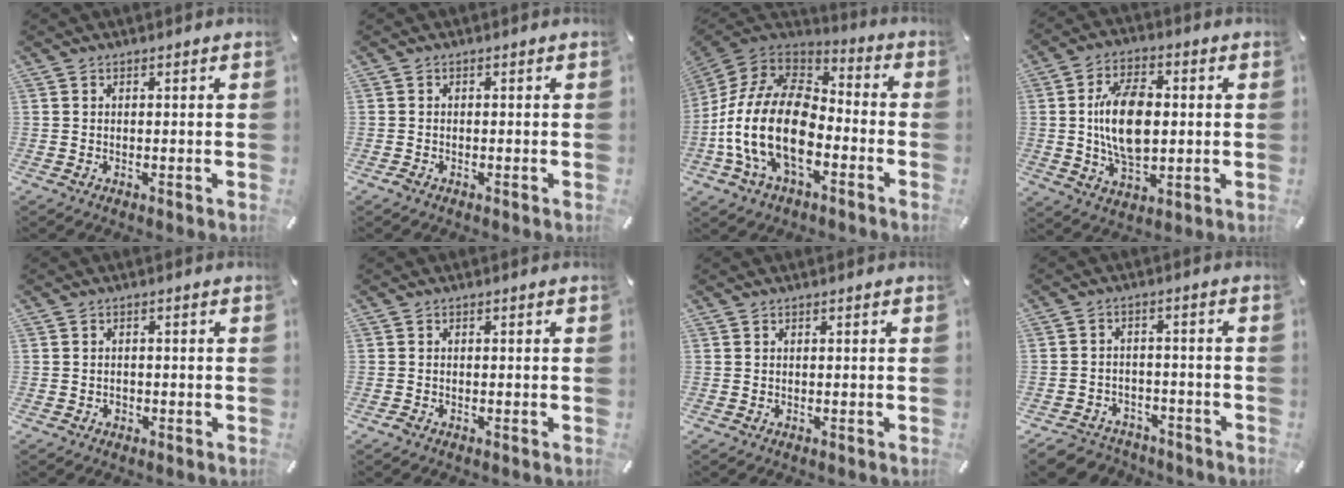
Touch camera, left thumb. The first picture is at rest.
{"total": 0.7, "force": [-0.6, 0.3, 0.1], "torque": [0.000, 0.003, -0.014]}
{"total": 21.2, "force": [-7.4, 12.7, 15.3], "torque": [-0.319, 0.035, -0.126]}
{"total": 13.7, "force": [0.5, 8.1, 11.0], "torque": [-0.214, 0.000, 0.004]}
{"total": 1.7, "force": [-0.7, 1.4, 0.5], "torque": [-0.010, 0.004, -0.018]}
{"total": 0.7, "force": [-0.6, 0.2, 0.1], "torque": [-0.002, 0.001, -0.013]}
{"total": 0.0}
{"total": 5.0, "force": [-3.5, 3.3, 1.1], "torque": [-0.027, 0.015, -0.069]}